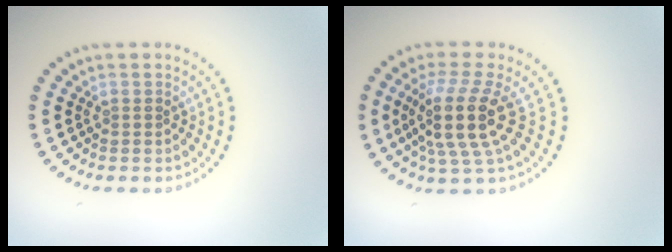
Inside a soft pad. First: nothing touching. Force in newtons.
{"total": 5.0, "press": 3.9, "slide": 3.2}